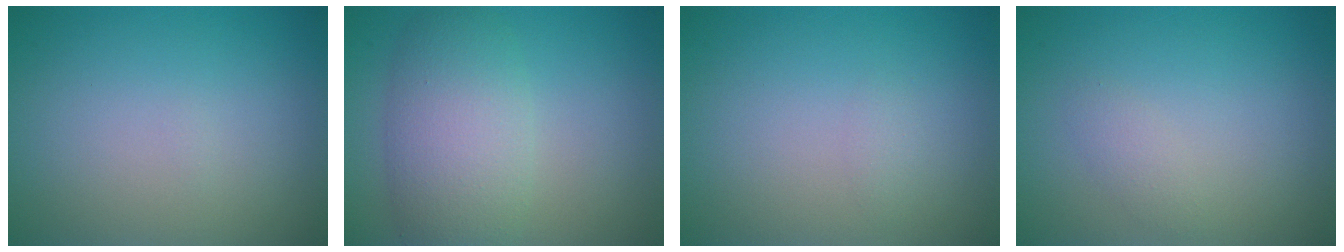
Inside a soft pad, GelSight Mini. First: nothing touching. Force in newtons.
{"total": 6.1, "press": 6.1, "slide": 0.5}
{"total": 0.6, "press": 0.6, "slide": 0.0}
{"total": 1.0, "press": 1.0, "slide": 0.0}